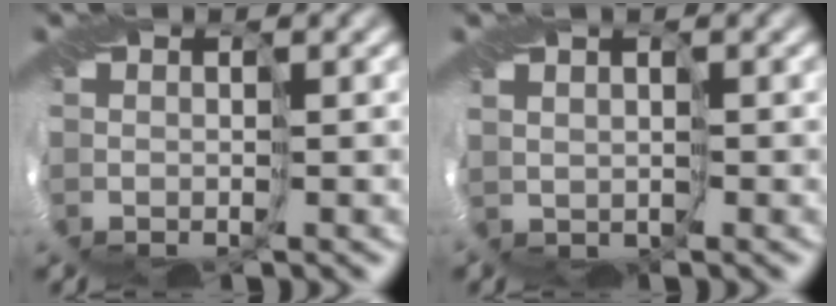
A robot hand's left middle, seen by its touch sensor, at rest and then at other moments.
{"total": 1.0, "force": [0.4, 0.8, 0.5], "torque": [-0.015, 0.000, 0.008]}